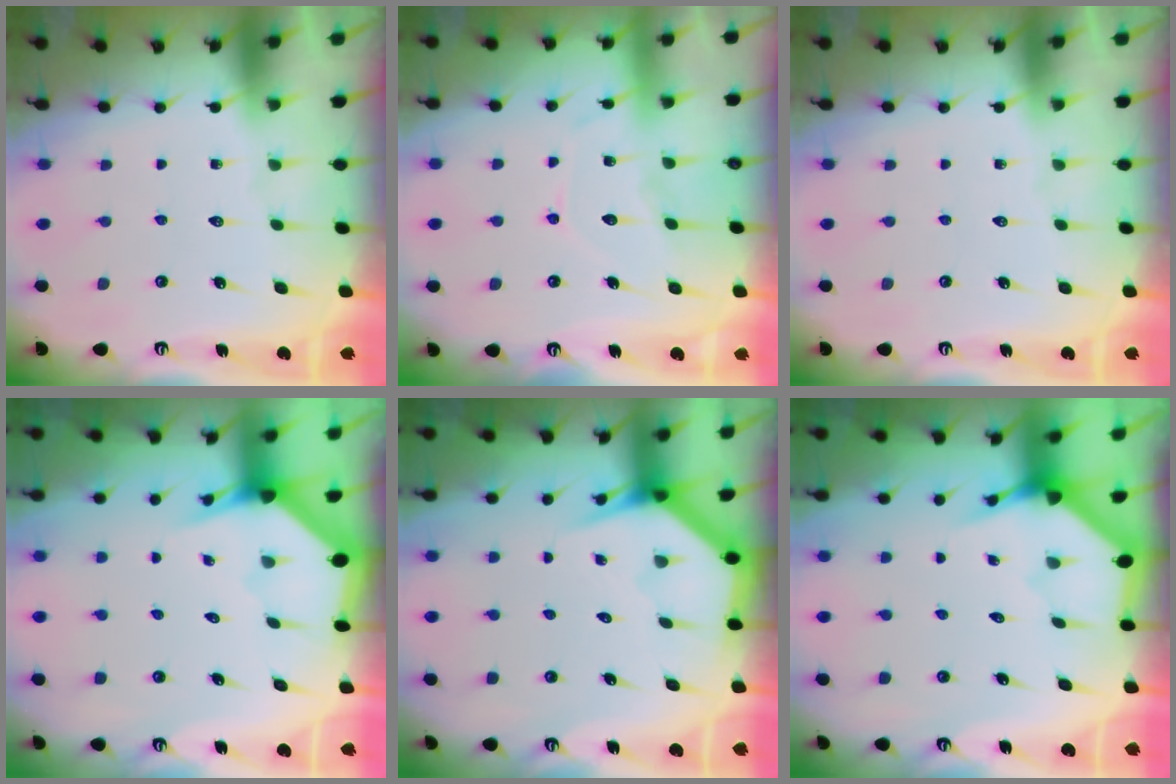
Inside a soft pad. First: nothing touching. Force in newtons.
{"total": 9.2, "press": 9.2, "slide": 0.8}
{"total": 0.0}
{"total": 2.8, "press": 2.8, "slide": 0.2}
{"total": 3.4, "press": 3.4, "slide": 0.3}
{"total": 3.5, "press": 3.4, "slide": 0.2}